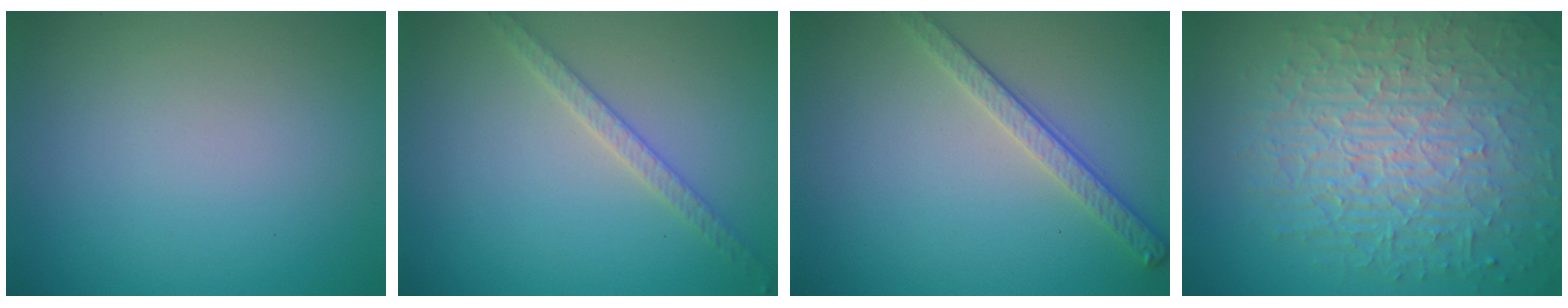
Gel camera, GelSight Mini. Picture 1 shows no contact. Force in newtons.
{"total": 2.1, "press": 2.0, "slide": 0.6}
{"total": 2.8, "press": 2.5, "slide": 1.2}
{"total": 10.1, "press": 6.7, "slide": 7.5}